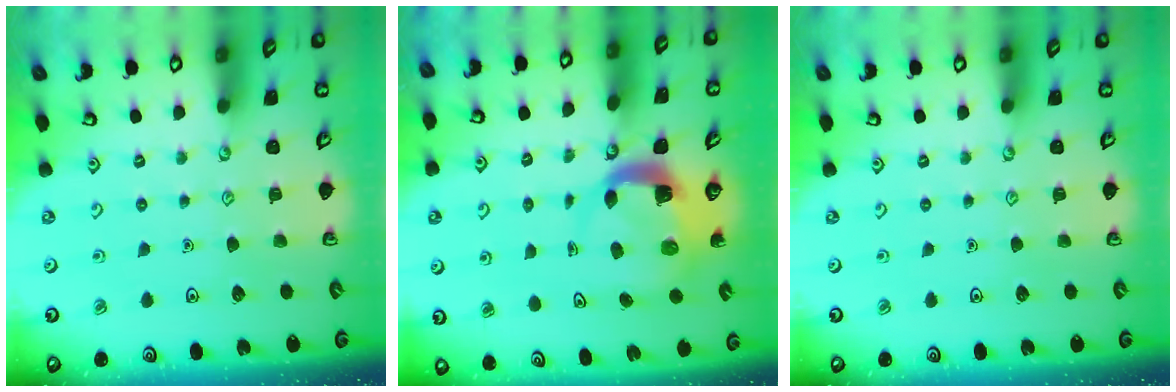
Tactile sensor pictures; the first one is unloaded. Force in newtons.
{"total": 4.8, "press": 4.8, "slide": 0.7}
{"total": 0.0}